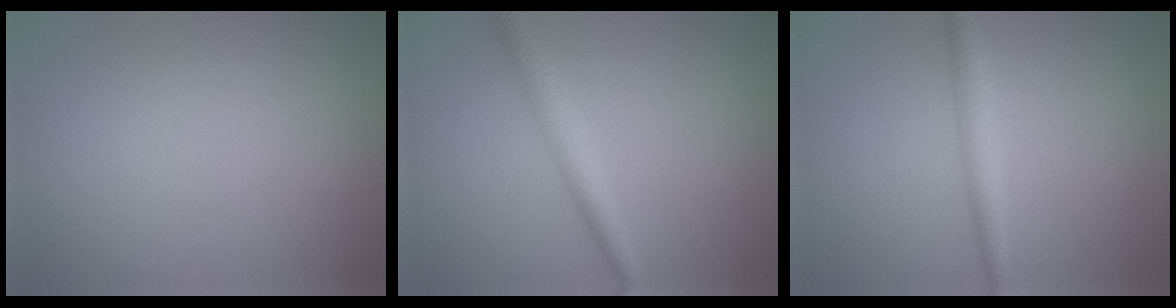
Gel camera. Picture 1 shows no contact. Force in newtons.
{"total": 2.5, "press": 2.5, "slide": 0.1}
{"total": 2.3, "press": 2.3, "slide": 0.0}